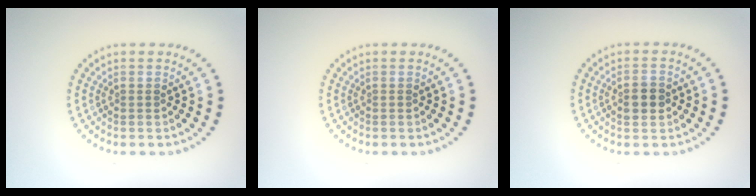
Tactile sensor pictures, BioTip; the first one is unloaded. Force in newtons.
{"total": 0.0}
{"total": 2.6, "press": 2.6, "slide": 0.1}